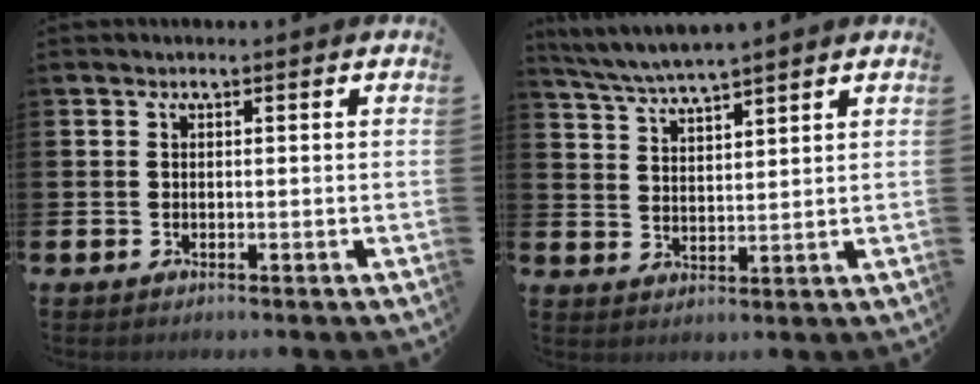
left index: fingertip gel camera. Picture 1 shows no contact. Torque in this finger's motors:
{"motor_torque": [1.06, -1.07, 0.57, 0.21]}